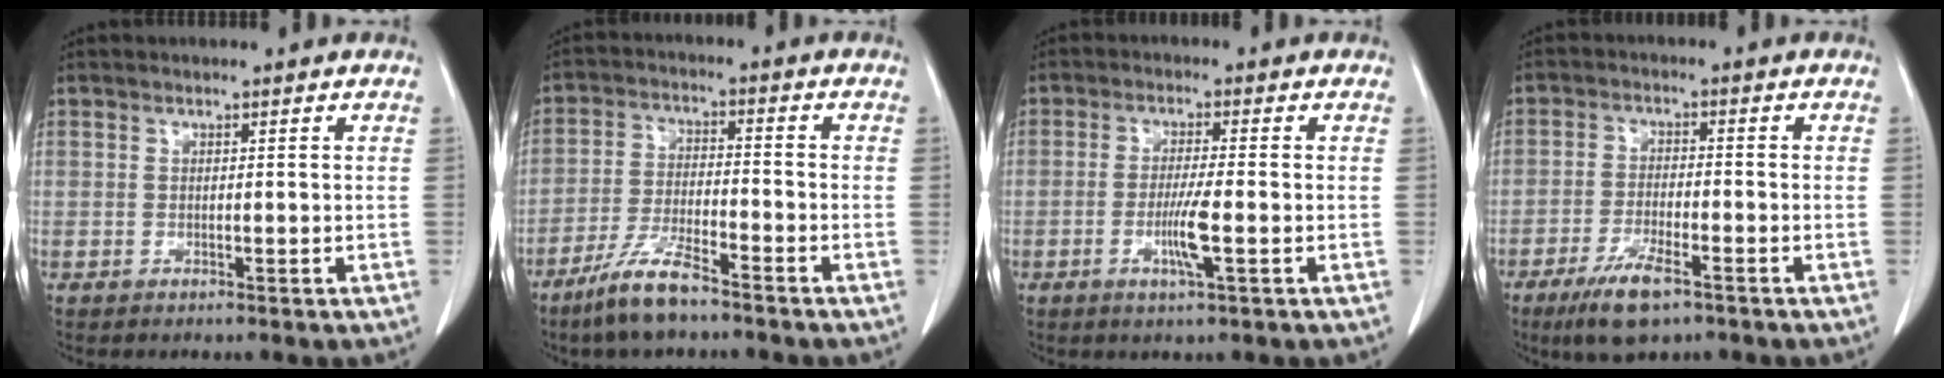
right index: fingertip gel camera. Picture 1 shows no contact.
{"total": 8.2, "force": [-6.1, 1.1, 5.3], "torque": [-0.111, -0.015, -0.118]}
{"total": 4.9, "force": [-1.5, -0.1, 4.7], "torque": [-0.090, -0.009, -0.029]}
{"total": 7.6, "force": [-4.8, 1.8, 5.7], "torque": [-0.112, -0.014, -0.081]}